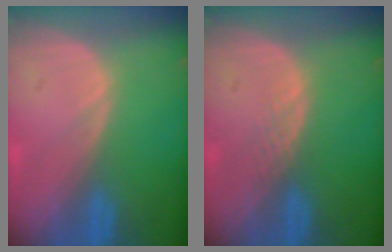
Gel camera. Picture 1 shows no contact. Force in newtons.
{"total": 1.3, "press": 1.2, "slide": 0.1}